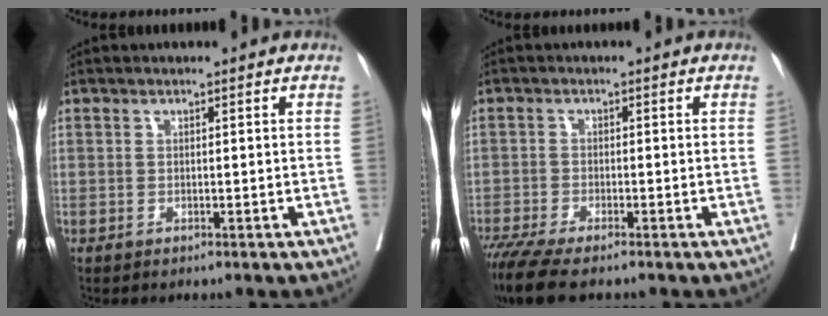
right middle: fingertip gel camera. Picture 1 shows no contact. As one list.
[{"total": 7.1, "force": [-5.7, 1.0, 4.2], "torque": [-0.073, -0.018, -0.098]}]